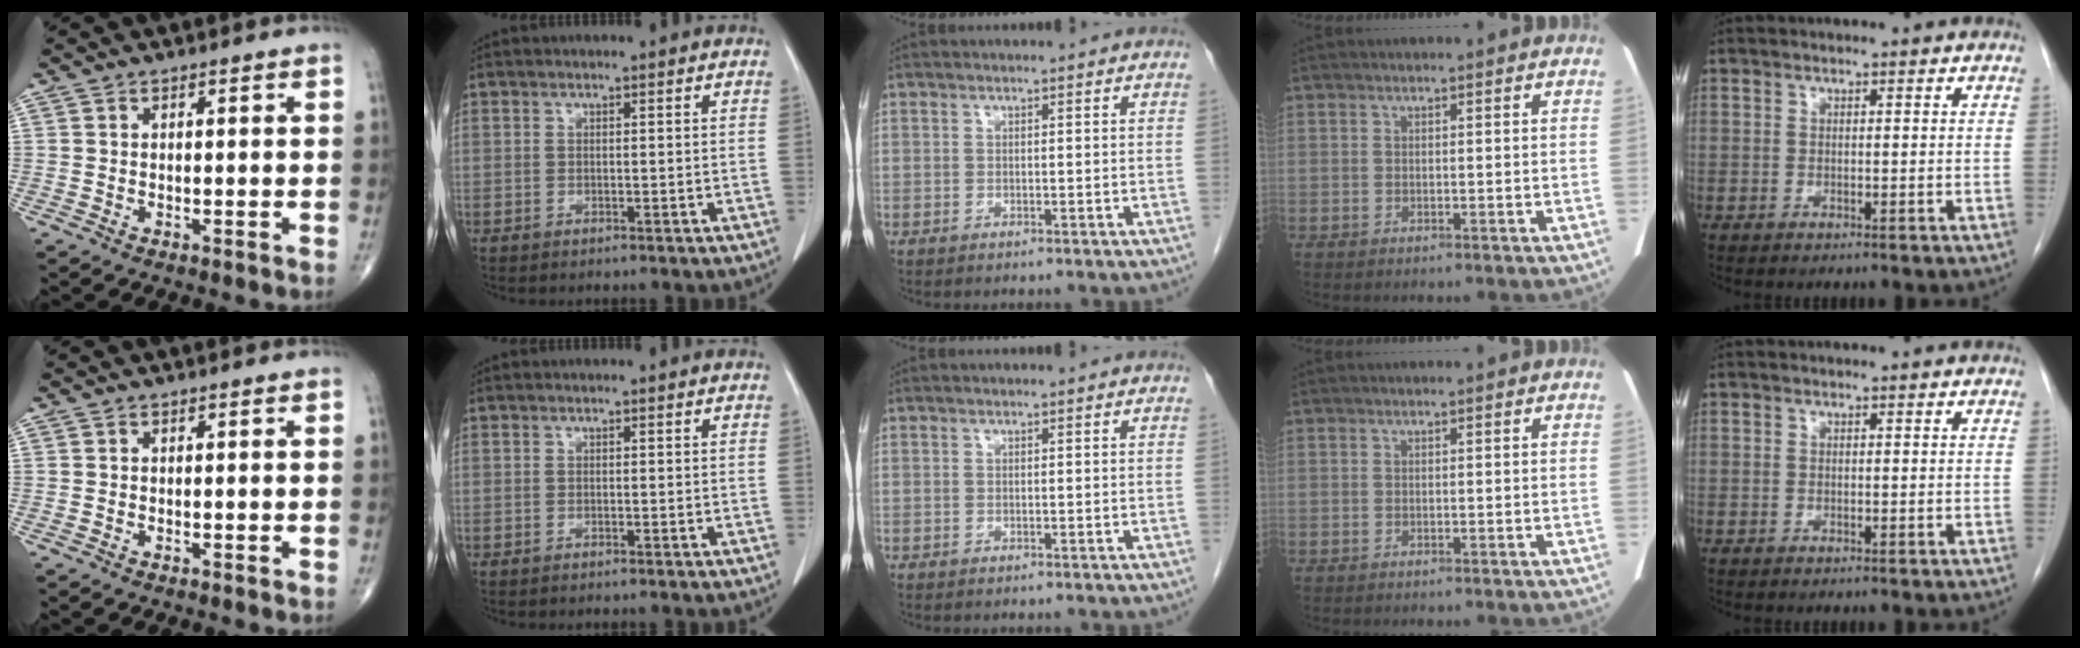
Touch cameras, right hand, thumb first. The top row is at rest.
{}